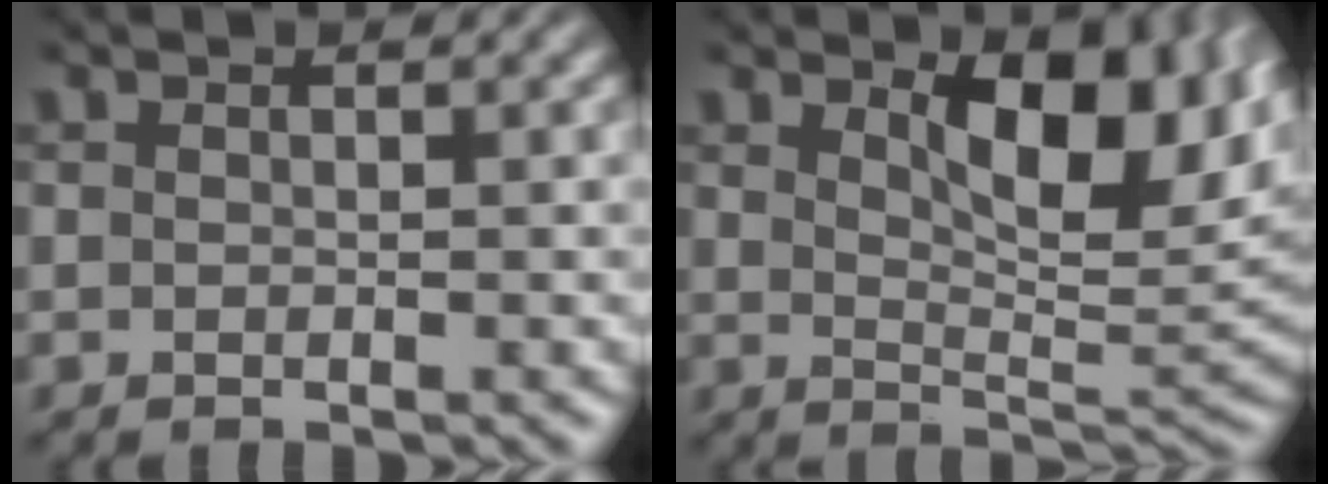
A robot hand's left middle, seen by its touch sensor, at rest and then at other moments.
{"total": 9.2, "force": [3.2, 3.8, 7.7], "torque": [-0.117, 0.000, 0.050]}